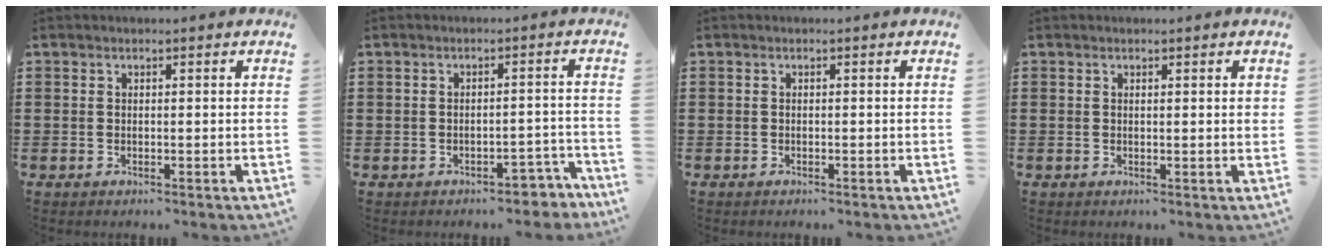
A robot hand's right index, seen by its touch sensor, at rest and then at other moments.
{"total": 3.2, "force": [-3.0, 1.0, 0.5], "torque": [-0.012, 0.005, -0.062]}
{"total": 0.5, "force": [-0.5, 0.2, -0.1], "torque": [0.001, 0.002, -0.012]}
{"total": 0.8, "force": [0.3, 0.1, 0.7], "torque": [-0.008, 0.000, 0.003]}